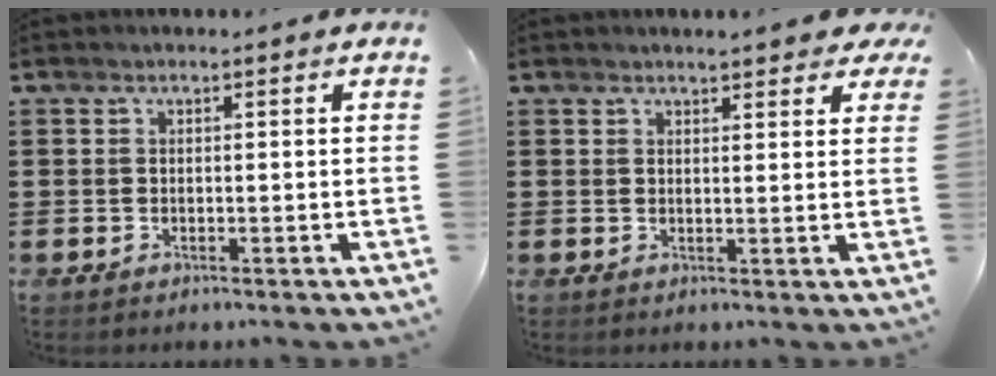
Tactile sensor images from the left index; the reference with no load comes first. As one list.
[{"total": 2.7, "force": [2.5, 0.5, 1.0], "torque": [-0.018, -0.002, 0.045]}]